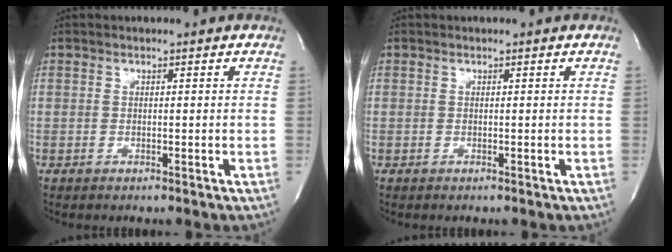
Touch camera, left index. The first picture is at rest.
{"total": 0.0}